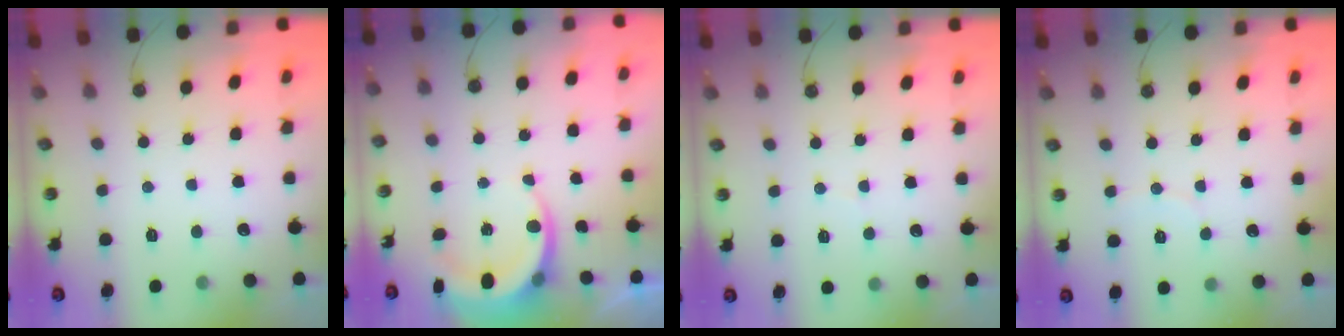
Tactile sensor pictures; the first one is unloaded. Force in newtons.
{"total": 6.8, "press": 6.7, "slide": 1.3}
{"total": 2.6, "press": 2.6, "slide": 0.2}
{"total": 3.5, "press": 3.5, "slide": 0.4}